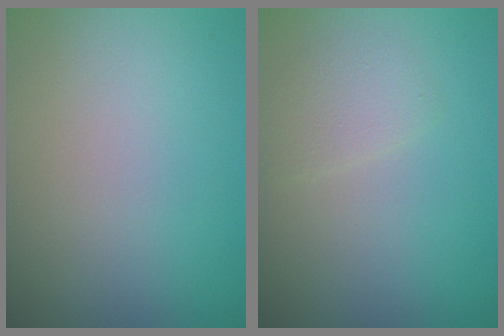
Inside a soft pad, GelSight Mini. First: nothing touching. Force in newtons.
{"total": 1.6, "press": 1.6, "slide": 0.1}